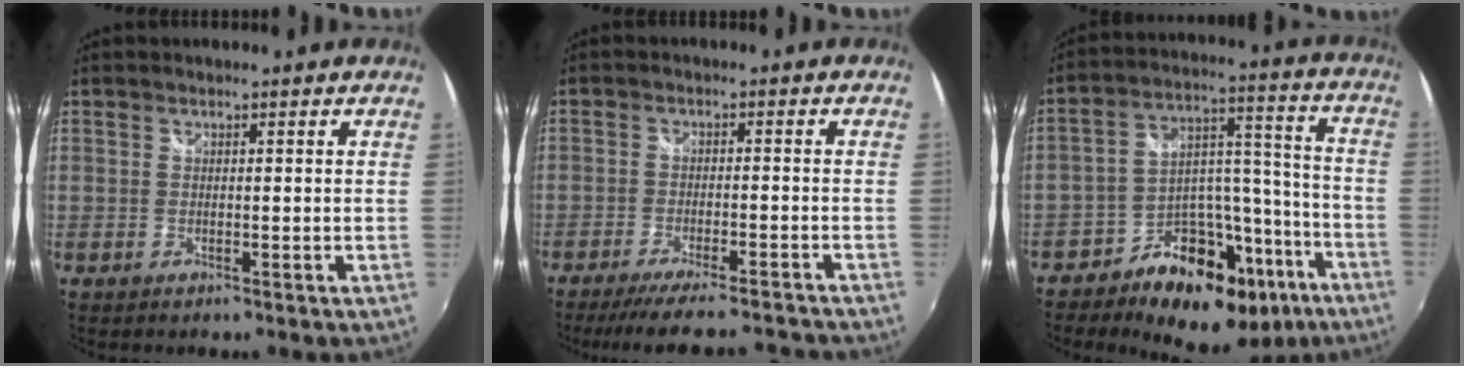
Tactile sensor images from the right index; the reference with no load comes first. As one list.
[{"total": 15.5, "force": [-13.8, 2.8, 6.5], "torque": [-0.133, -0.019, -0.194]}, {"total": 19.7, "force": [-13.3, 11.7, 8.7], "torque": [-0.137, 0.068, -0.181]}]